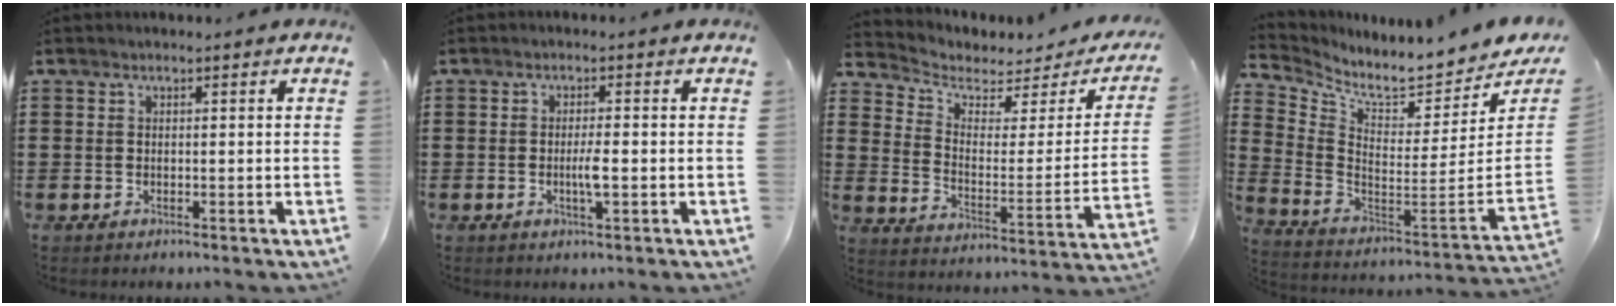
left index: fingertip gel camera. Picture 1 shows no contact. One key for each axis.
{"total": 2.8, "fx": -0.6, "fy": 0.3, "fz": 2.7, "tx": -0.049, "ty": 0.001, "tz": -0.011}
{"total": 3.6, "fx": 2.9, "fy": 1.8, "fz": 1.1, "tx": -0.046, "ty": -0.021, "tz": 0.044}
{"total": 6.1, "fx": 5.8, "fy": -0.1, "fz": 1.9, "tx": -0.065, "ty": -0.076, "tz": 0.093}